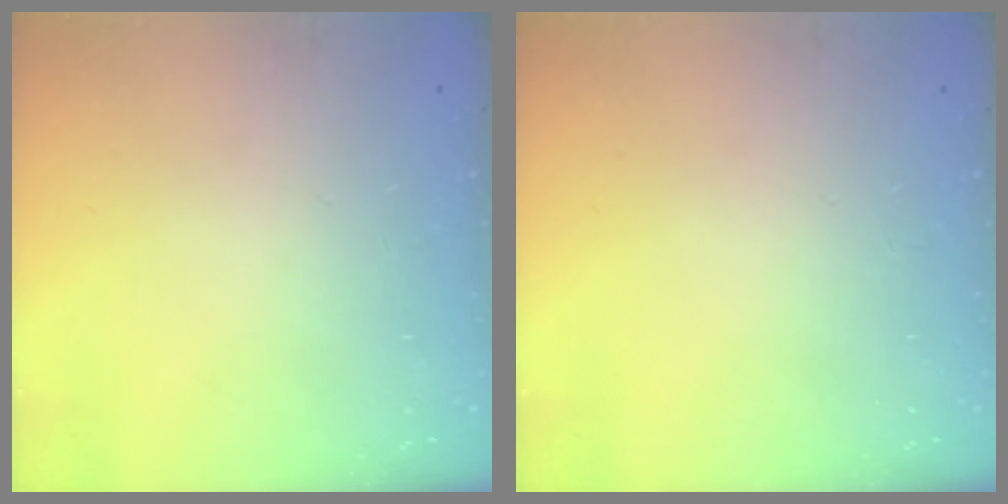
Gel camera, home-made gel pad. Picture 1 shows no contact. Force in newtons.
{"total": 0.0}